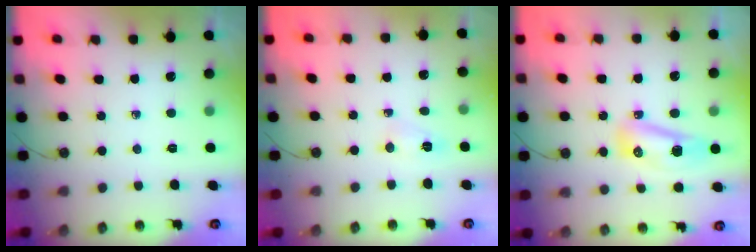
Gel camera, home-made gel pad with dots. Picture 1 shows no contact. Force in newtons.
{"total": 3.7, "press": 3.7, "slide": 0.6}
{"total": 13.3, "press": 10.0, "slide": 8.8}